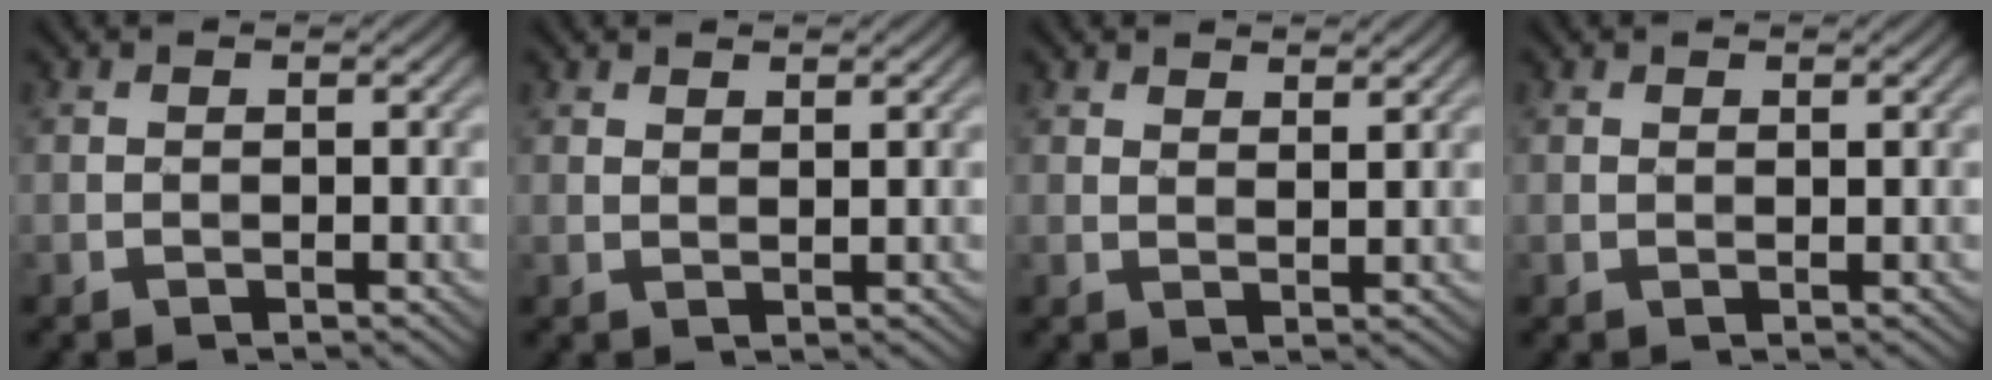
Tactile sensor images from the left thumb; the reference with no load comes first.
{"total": 1.9, "force": [1.5, 0.6, 1.0], "torque": [-0.012, -0.001, 0.032]}
{"total": 3.1, "force": [2.5, 0.9, 1.6], "torque": [-0.026, -0.002, 0.047]}
{"total": 1.2, "force": [0.9, 0.5, 0.6], "torque": [-0.007, 0.001, 0.021]}